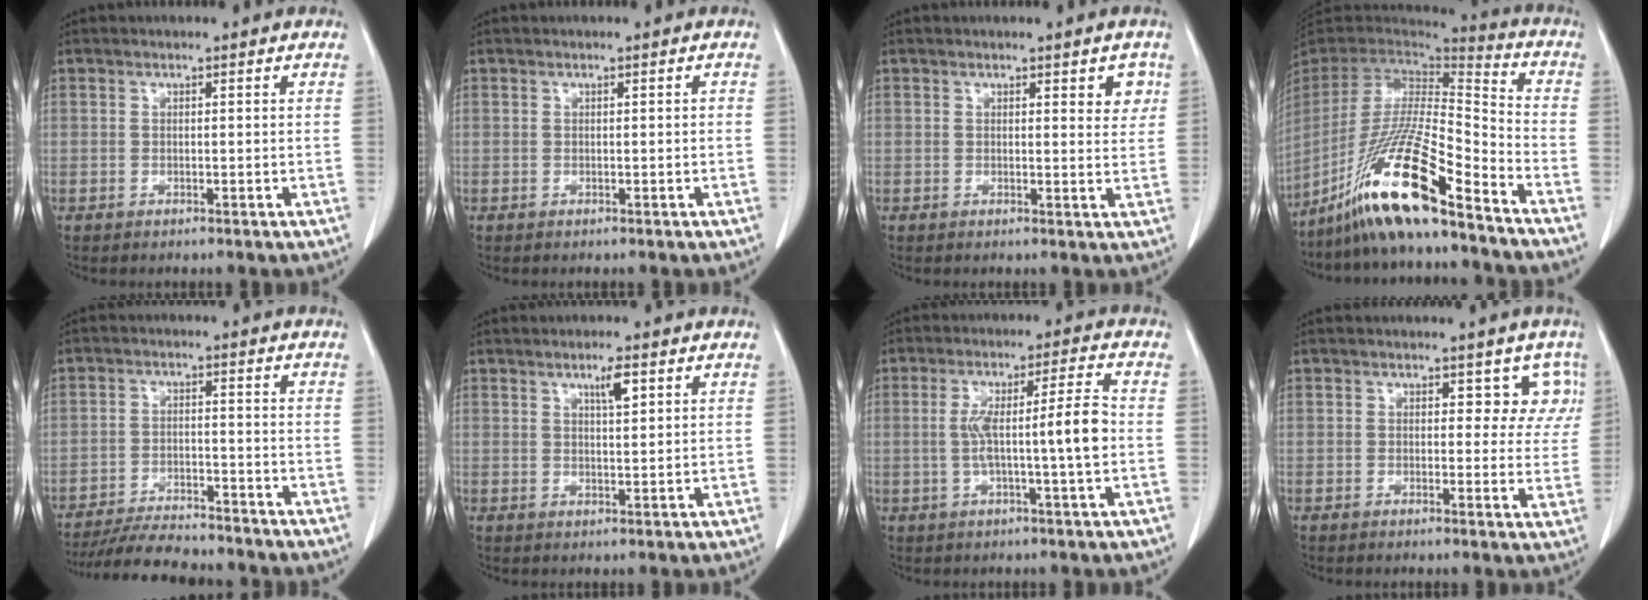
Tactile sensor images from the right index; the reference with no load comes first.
{"total": 0.0}
{"total": 3.2, "force": [1.5, 1.1, 2.7], "torque": [-0.028, -0.003, 0.014]}
{"total": 19.4, "force": [-13.5, 1.0, 14.0], "torque": [-0.302, -0.036, -0.254]}
{"total": 11.1, "force": [-10.3, 1.6, 3.9], "torque": [-0.062, -0.011, -0.163]}
{"total": 3.1, "force": [1.6, 0.4, 2.6], "torque": [-0.046, -0.003, 0.027]}
{"total": 8.7, "force": [-0.7, -0.3, 8.6], "torque": [-0.151, 0.018, -0.009]}
{"total": 4.5, "force": [2.1, 3.0, 2.6], "torque": [0.004, 0.003, 0.014]}